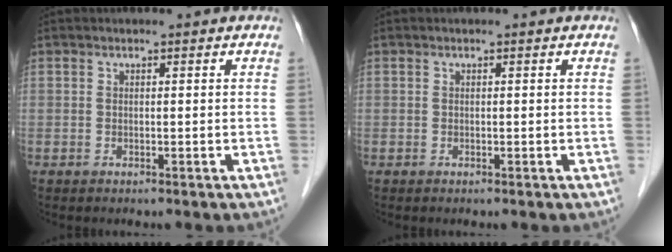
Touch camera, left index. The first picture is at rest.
{"total": 0.0}